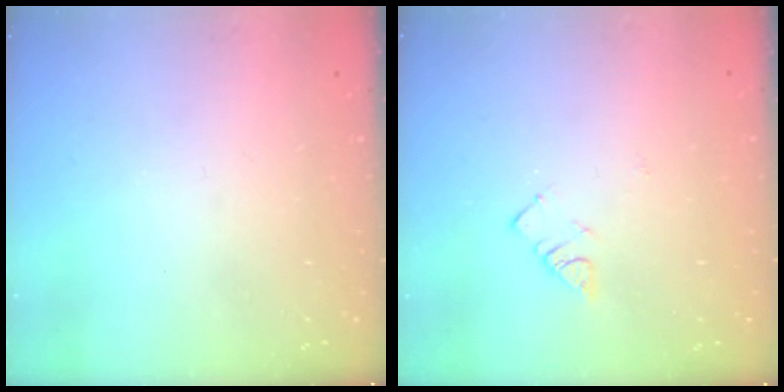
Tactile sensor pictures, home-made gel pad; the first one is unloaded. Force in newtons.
{"total": 2.6, "press": 2.6, "slide": 0.4}